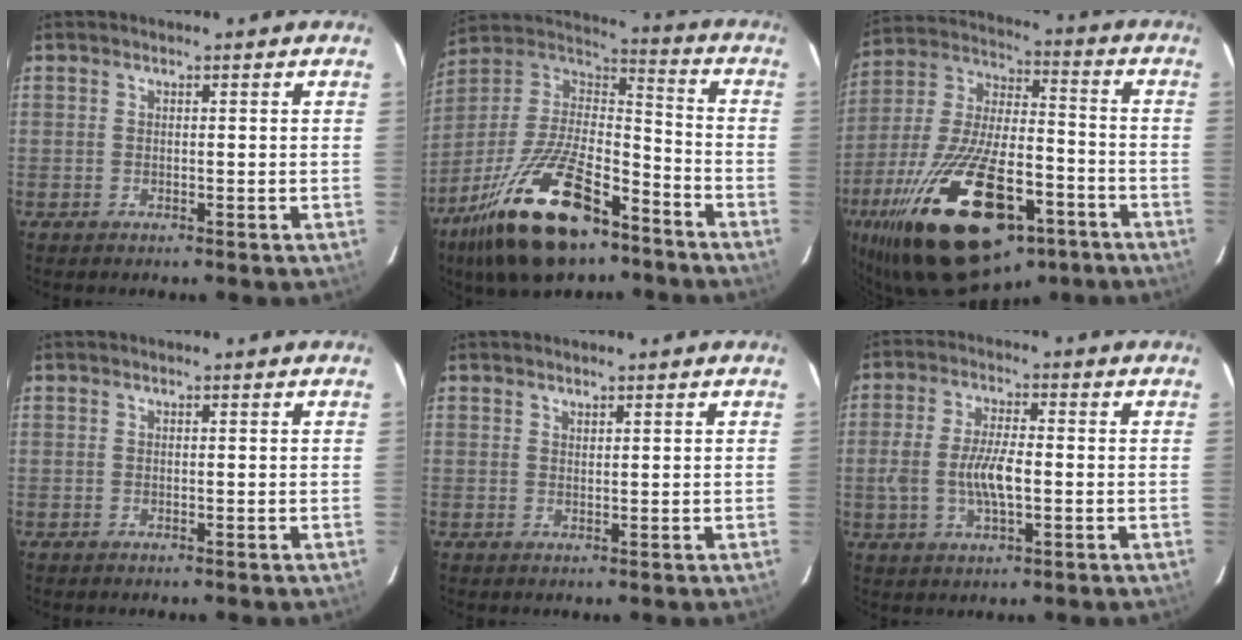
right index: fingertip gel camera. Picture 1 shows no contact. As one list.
[{"total": 24.2, "force": [-14.8, 10.0, 16.4], "torque": [-0.329, -0.015, -0.253]}, {"total": 30.4, "force": [-16.4, 13.2, 21.9], "torque": [-0.428, -0.032, -0.258]}, {"total": 0.0}, {"total": 0.8, "force": [0.8, 0.2, 0.2], "torque": [-0.003, 0.001, 0.014]}, {"total": 8.1, "force": [-1.3, 3.1, 7.4], "torque": [-0.148, 0.000, -0.023]}]